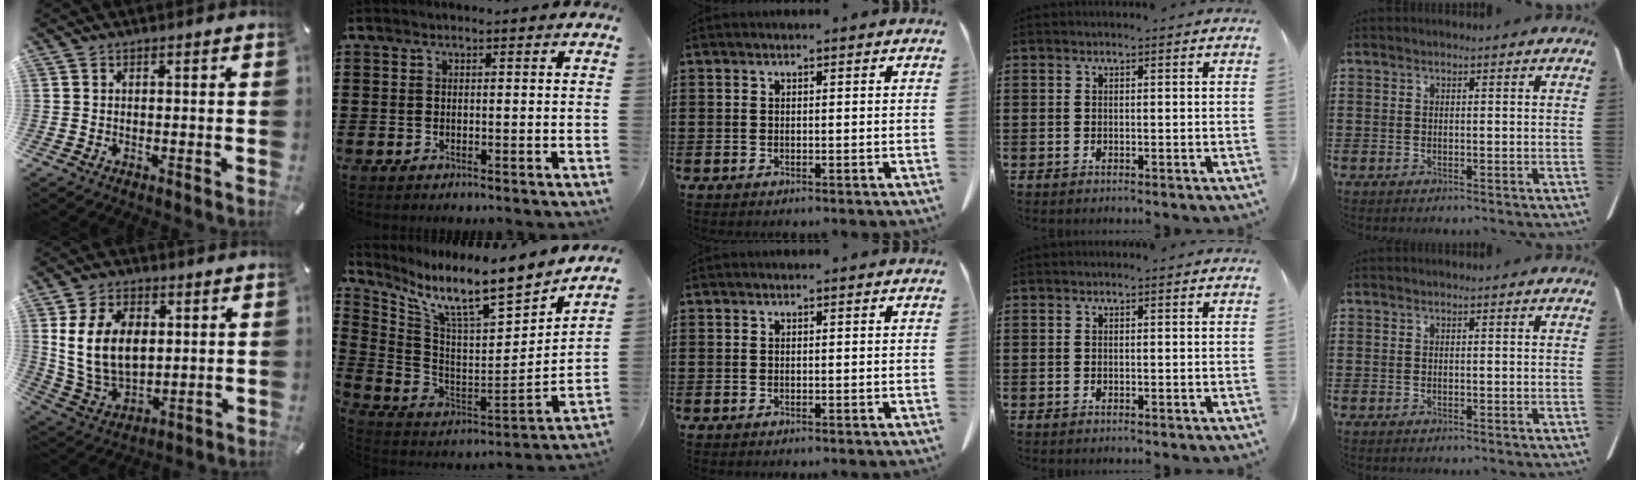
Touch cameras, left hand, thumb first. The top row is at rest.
{"thumb": {"total": 13.7, "force": [3.0, 9.8, 9.1], "torque": [-0.212, 0.000, 0.051]}, "index": {"total": 9.4, "force": [7.2, 0.9, 5.9], "torque": [-0.130, -0.064, 0.111]}}